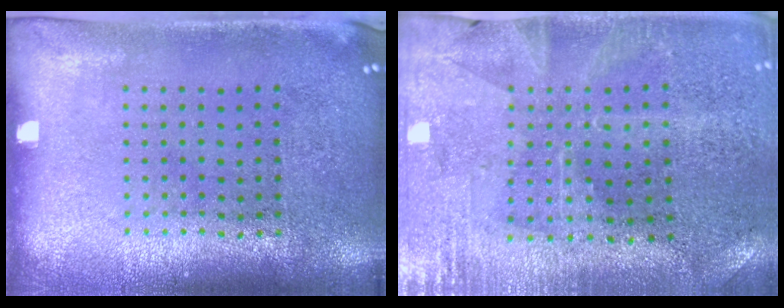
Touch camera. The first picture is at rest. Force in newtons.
{"total": 0.5, "press": 0.5, "slide": 0.3}